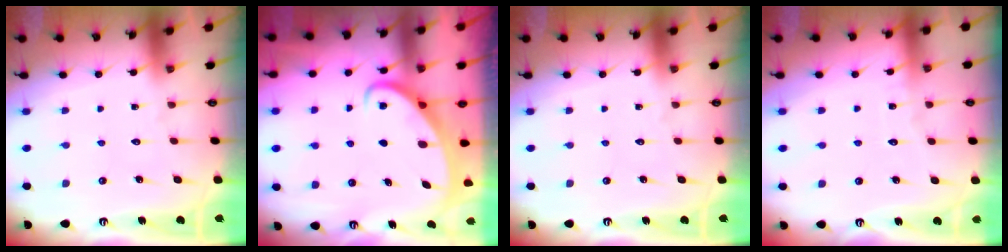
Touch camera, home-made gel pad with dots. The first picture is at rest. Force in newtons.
{"total": 2.4, "press": 2.4, "slide": 0.4}
{"total": 0.0}
{"total": 2.1, "press": 2.1, "slide": 0.1}